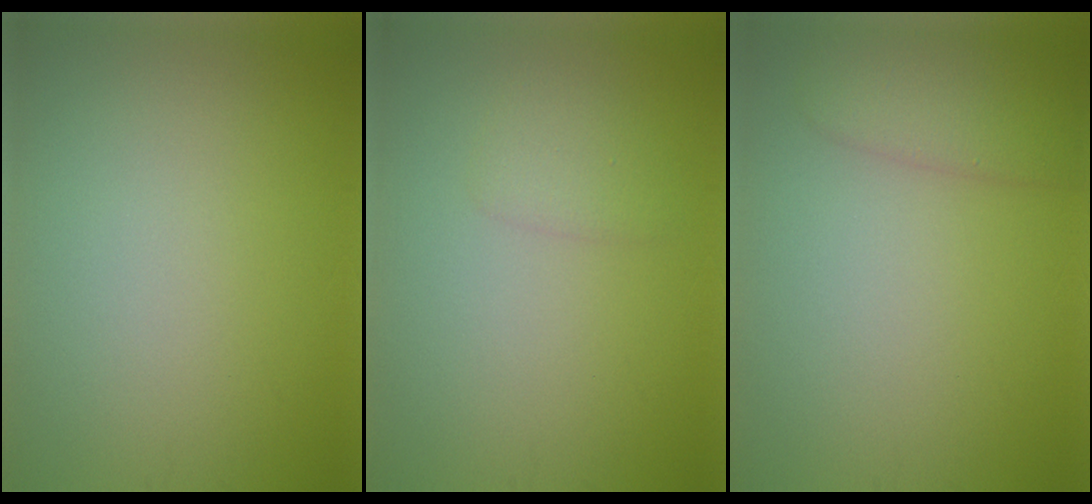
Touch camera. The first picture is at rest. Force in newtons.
{"total": 1.4, "press": 1.4, "slide": 0.1}
{"total": 2.9, "press": 2.9, "slide": 0.3}